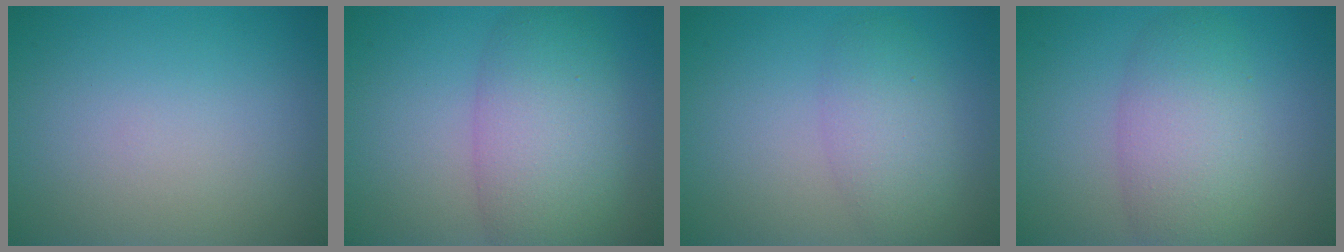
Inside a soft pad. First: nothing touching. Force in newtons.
{"total": 6.9, "press": 6.9, "slide": 0.2}
{"total": 3.5, "press": 3.5, "slide": 0.2}
{"total": 5.4, "press": 5.4, "slide": 0.2}